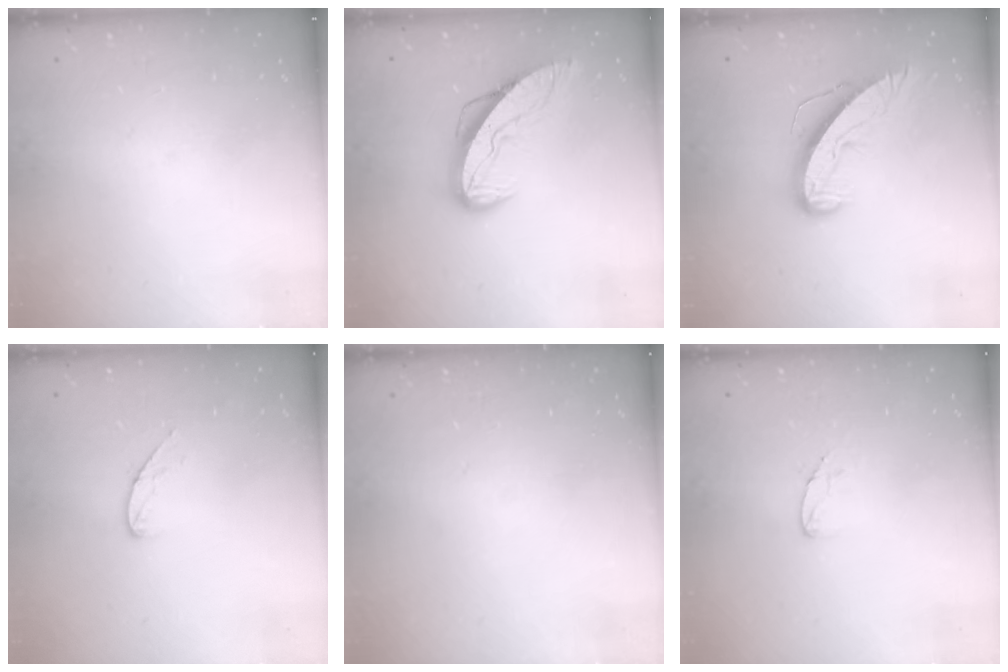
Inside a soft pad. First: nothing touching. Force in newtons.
{"total": 8.9, "press": 8.9, "slide": 0.8}
{"total": 9.9, "press": 9.9, "slide": 0.4}
{"total": 6.9, "press": 6.9, "slide": 0.5}
{"total": 0.0}
{"total": 5.3, "press": 5.3, "slide": 0.4}